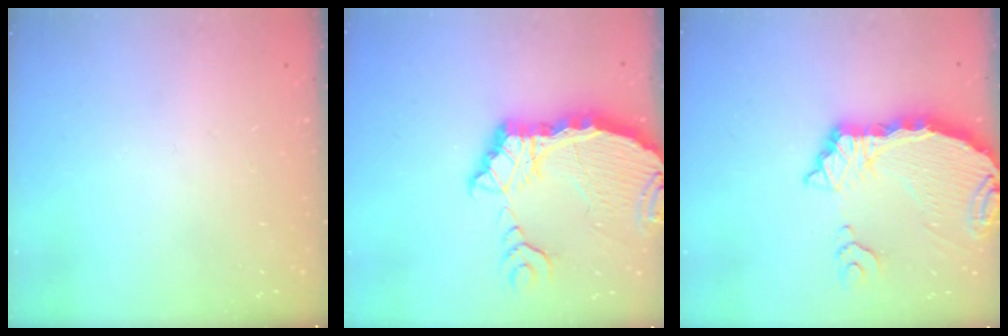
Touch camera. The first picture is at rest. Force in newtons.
{"total": 9.8, "press": 9.7, "slide": 1.3}
{"total": 8.9, "press": 8.9, "slide": 0.9}